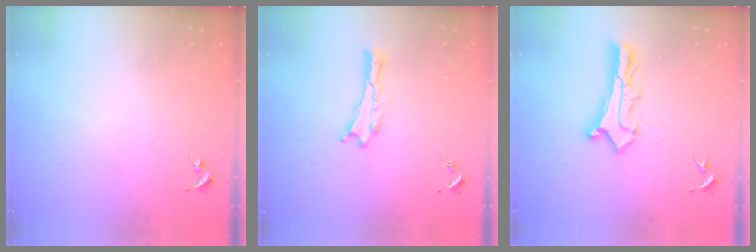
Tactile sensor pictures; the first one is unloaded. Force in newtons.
{"total": 0.0}
{"total": 2.6, "press": 2.6, "slide": 0.2}